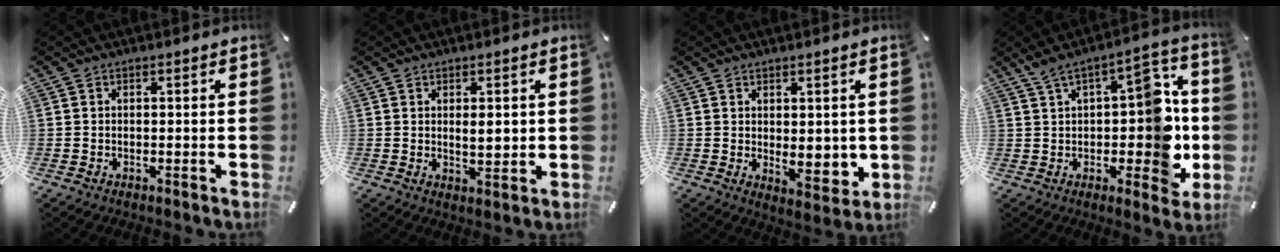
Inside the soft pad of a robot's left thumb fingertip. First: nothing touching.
{"total": 3.5, "force": [0.9, 1.6, 3.0], "torque": [-0.045, -0.004, 0.012]}
{"total": 5.0, "force": [1.4, 3.4, 3.5], "torque": [-0.033, -0.011, 0.025]}
{"total": 16.6, "force": [0.8, 8.9, 13.9], "torque": [-0.160, -0.002, 0.015]}